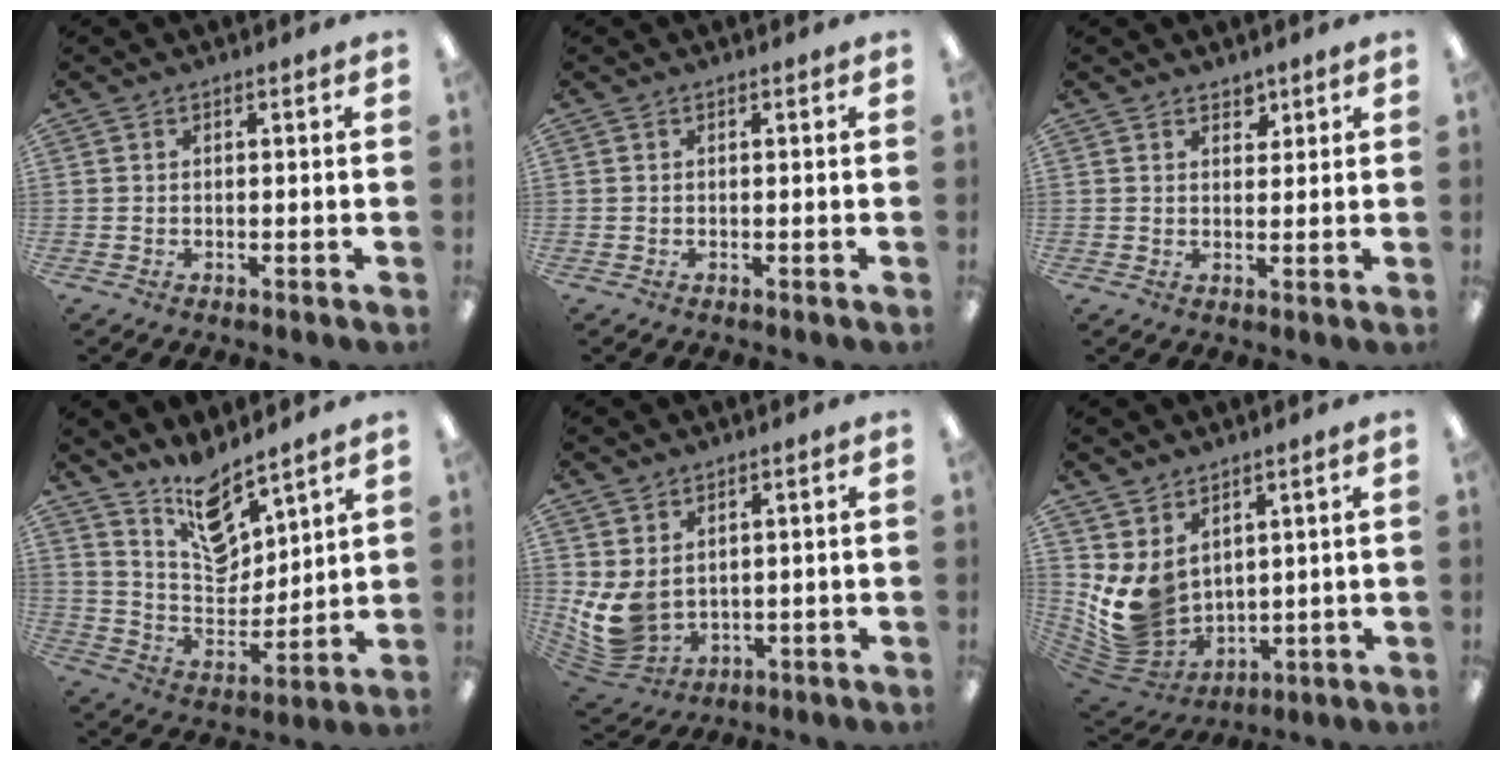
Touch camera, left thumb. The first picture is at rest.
{"total": 0.0}
{"total": 2.7, "force": [2.1, 1.6, 0.4], "torque": [0.005, -0.010, 0.036]}
{"total": 12.3, "force": [10.4, 4.7, 4.6], "torque": [-0.082, -0.078, 0.192]}
{"total": 8.7, "force": [2.0, 6.3, 5.8], "torque": [-0.143, -0.014, 0.044]}
{"total": 10.2, "force": [3.7, 8.0, 5.1], "torque": [-0.137, -0.040, 0.079]}